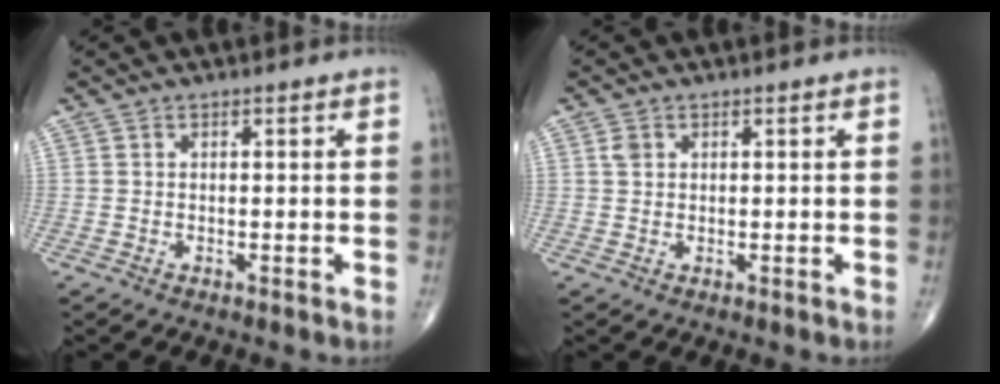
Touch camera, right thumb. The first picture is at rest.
{"total": 1.6, "force": [0.6, 1.2, 0.8], "torque": [-0.013, 0.002, 0.013]}